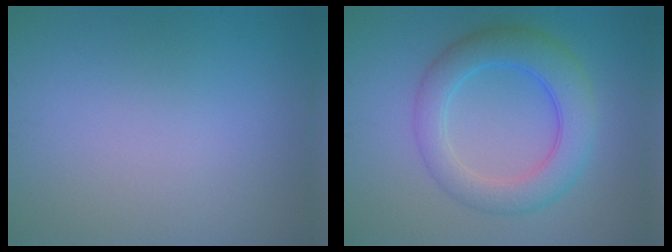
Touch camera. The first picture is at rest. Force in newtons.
{"total": 5.9, "press": 5.9, "slide": 0.2}